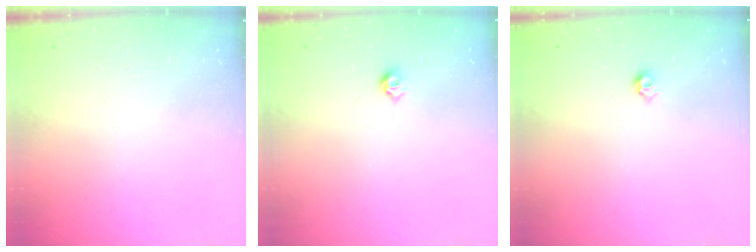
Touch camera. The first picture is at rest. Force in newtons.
{"total": 5.0, "press": 4.9, "slide": 0.8}
{"total": 4.4, "press": 4.3, "slide": 0.9}